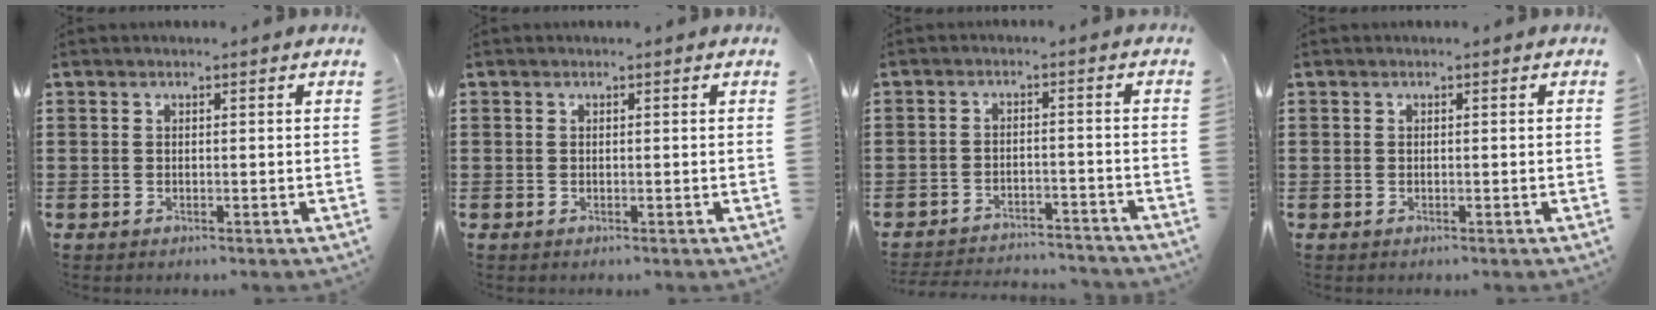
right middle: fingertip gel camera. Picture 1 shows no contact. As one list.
[{"total": 0.0}, {"total": 3.4, "force": [-3.4, 0.3, 0.1], "torque": [-0.006, 0.003, -0.073]}, {"total": 0.0}]